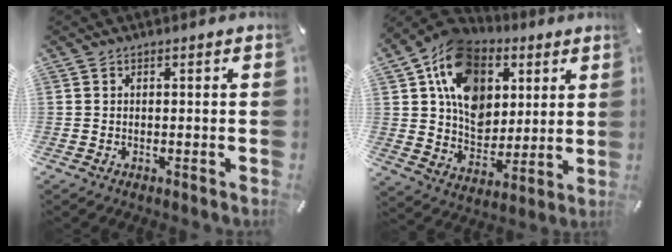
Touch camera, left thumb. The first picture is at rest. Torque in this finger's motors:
{"motor_torque": [2.38, 2.63, 1.60, -1.17, 0.28]}